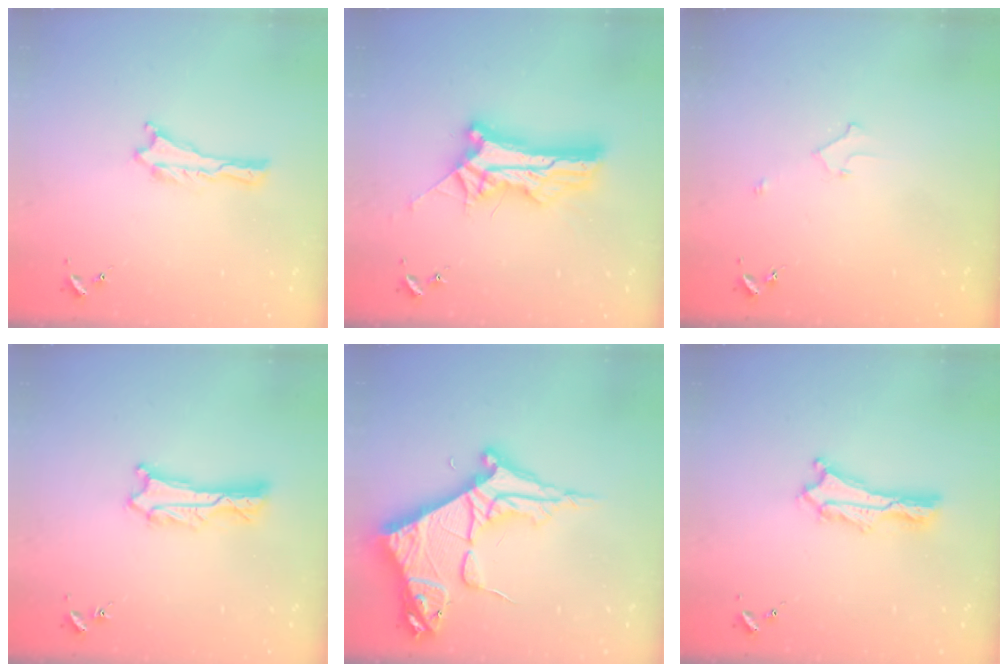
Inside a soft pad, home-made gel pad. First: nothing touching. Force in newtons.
{"total": 12.6, "press": 12.6, "slide": 1.2}
{"total": 2.2, "press": 2.2, "slide": 0.2}
{"total": 2.2, "press": 2.2, "slide": 0.2}
{"total": 10.6, "press": 10.5, "slide": 1.3}
{"total": 2.2, "press": 2.2, "slide": 0.3}